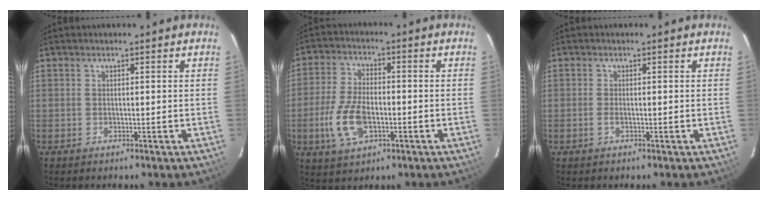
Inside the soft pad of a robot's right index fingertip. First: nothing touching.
{"total": 10.3, "force": [-2.9, 5.5, 8.2], "torque": [-0.181, -0.001, -0.050]}
{"total": 1.0, "force": [-0.4, 0.3, 0.8], "torque": [-0.018, 0.000, -0.007]}